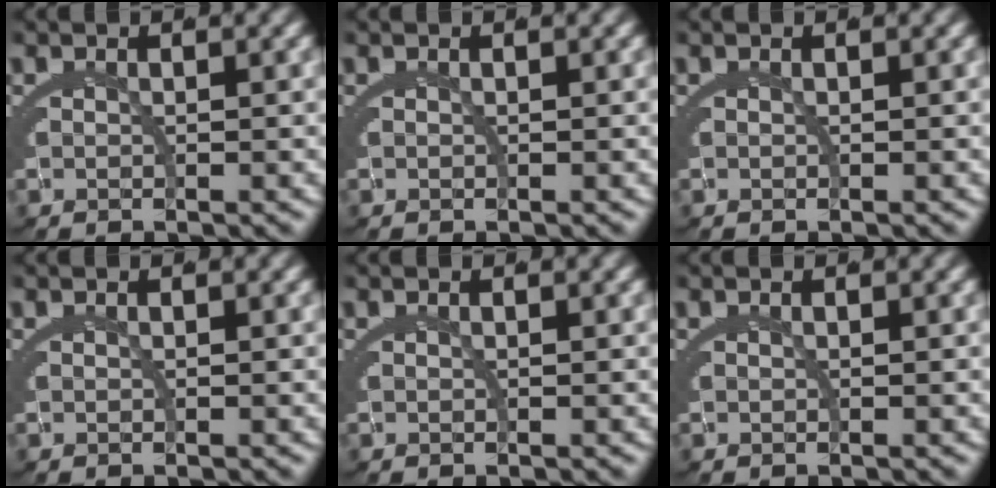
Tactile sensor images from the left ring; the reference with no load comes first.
{"total": 0.0}
{"total": 0.0}
{"total": 0.0}
{"total": 0.0}
{"total": 0.0}